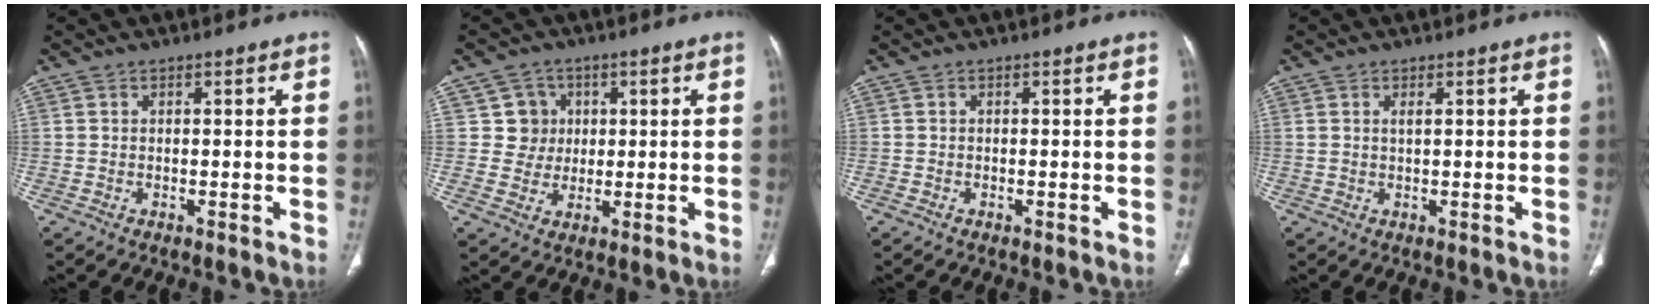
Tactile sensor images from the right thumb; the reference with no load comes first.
{"total": 5.4, "force": [1.2, 5.2, 0.2], "torque": [0.033, 0.004, 0.016]}
{"total": 0.0}
{"total": 0.8, "force": [0.4, 0.2, 0.7], "torque": [-0.019, 0.003, 0.008]}